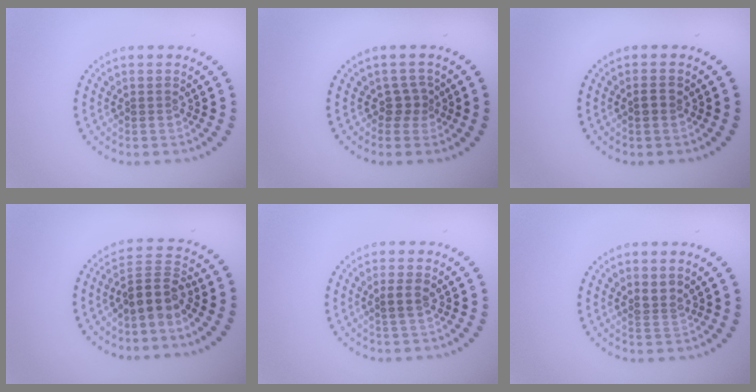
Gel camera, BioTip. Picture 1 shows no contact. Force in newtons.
{"total": 1.7, "press": 1.1, "slide": 1.3}
{"total": 1.2, "press": 1.2, "slide": 0.2}
{"total": 3.6, "press": 2.9, "slide": 2.1}
{"total": 1.1, "press": 0.9, "slide": 0.6}
{"total": 1.8, "press": 1.3, "slide": 1.2}